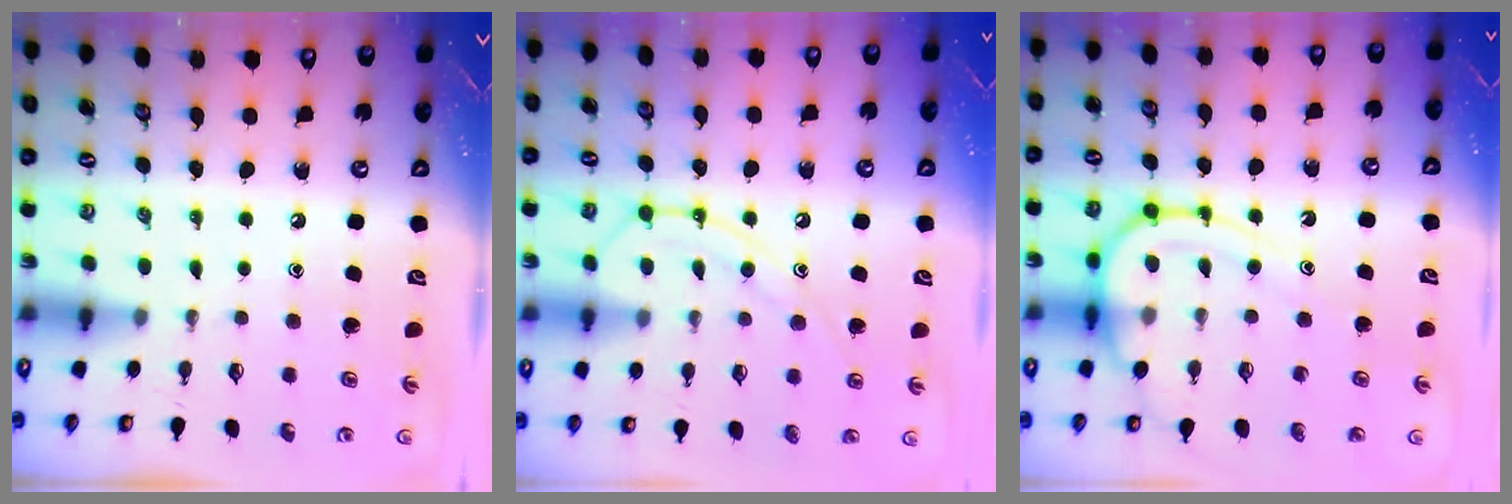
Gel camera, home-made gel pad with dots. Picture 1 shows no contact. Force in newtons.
{"total": 13.0, "press": 12.9, "slide": 1.2}
{"total": 11.8, "press": 11.7, "slide": 1.2}